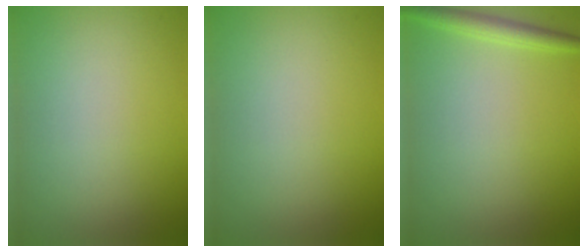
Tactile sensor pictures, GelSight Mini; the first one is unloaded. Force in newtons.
{"total": 0.0}
{"total": 1.8, "press": 1.8, "slide": 0.1}